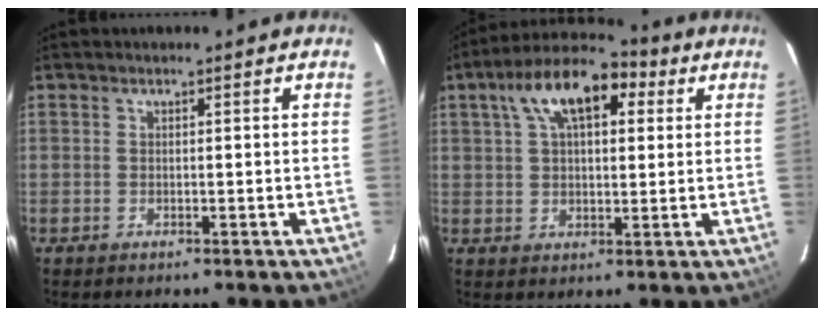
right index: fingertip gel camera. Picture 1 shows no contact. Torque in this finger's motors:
{"motor_torque": [1.20, 0.94, 0.38, 0.10]}